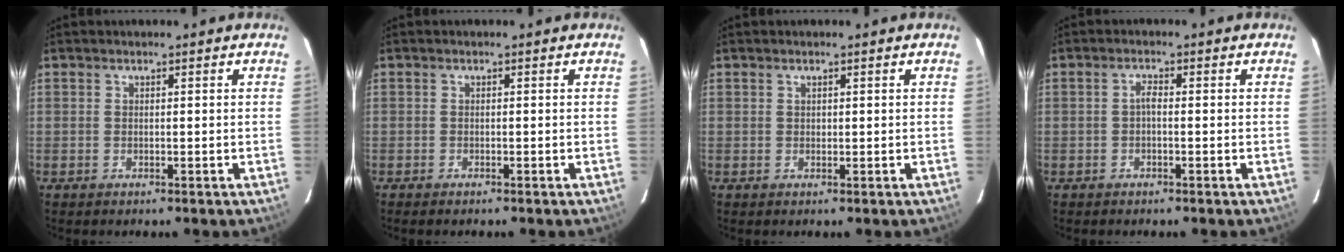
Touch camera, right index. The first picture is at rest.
{"total": 0.9, "force": [-0.8, 0.2, 0.4], "torque": [-0.009, -0.003, -0.014]}
{"total": 0.5, "force": [0.3, 0.4, 0.1], "torque": [-0.002, 0.003, 0.005]}
{"total": 1.3, "force": [-0.4, 0.5, 1.1], "torque": [-0.022, 0.006, -0.010]}